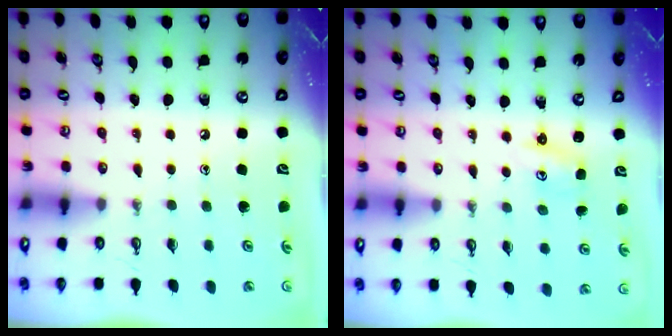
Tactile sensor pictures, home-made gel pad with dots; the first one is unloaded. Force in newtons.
{"total": 1.7, "press": 1.7, "slide": 0.3}